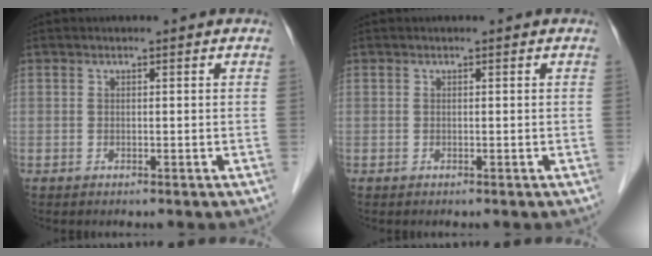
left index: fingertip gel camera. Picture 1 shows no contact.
{"total": 0.0}